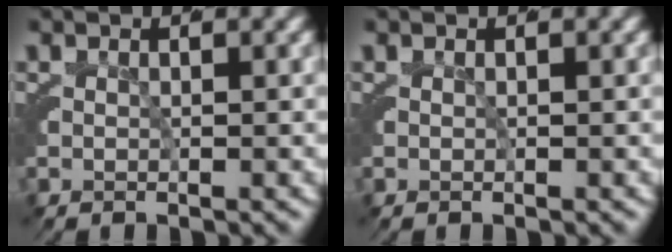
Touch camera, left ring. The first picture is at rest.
{"total": 0.0}